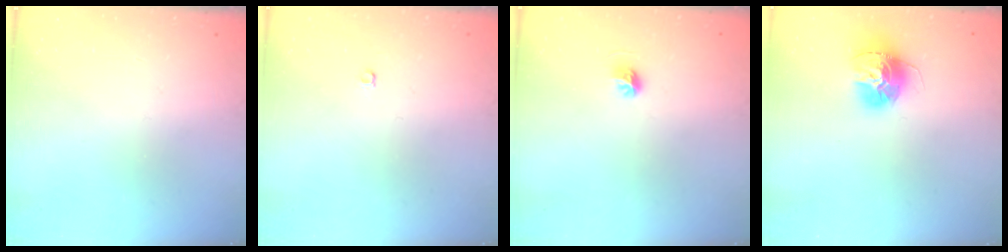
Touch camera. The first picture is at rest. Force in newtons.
{"total": 3.2, "press": 3.2, "slide": 0.2}
{"total": 4.5, "press": 4.3, "slide": 1.4}
{"total": 14.6, "press": 14.6, "slide": 1.5}